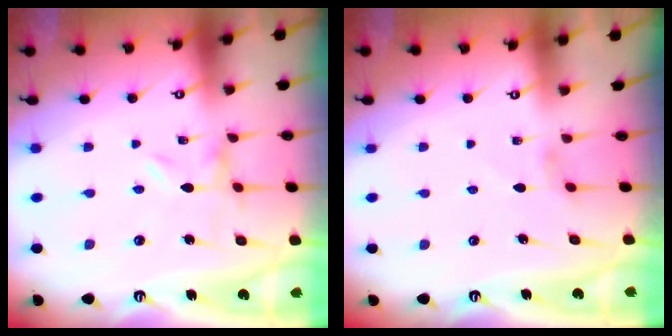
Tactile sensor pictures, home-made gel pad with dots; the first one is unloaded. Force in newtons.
{"total": 1.3, "press": 1.2, "slide": 0.4}